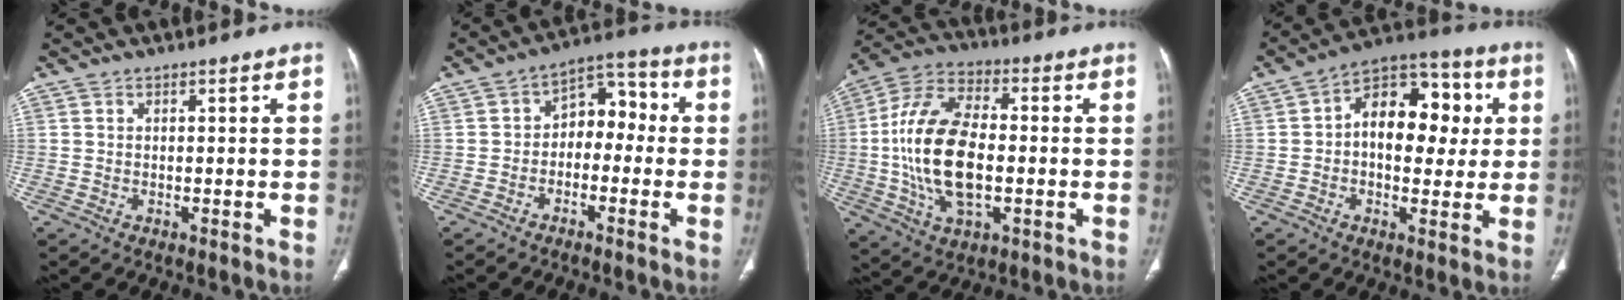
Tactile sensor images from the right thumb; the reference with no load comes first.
{"total": 8.1, "force": [-1.2, 5.7, 5.6], "torque": [-0.043, 0.047, -0.036]}
{"total": 18.6, "force": [-1.5, 9.8, 15.8], "torque": [-0.311, 0.017, -0.026]}
{"total": 15.7, "force": [1.9, 10.0, 12.0], "torque": [-0.126, 0.031, 0.020]}